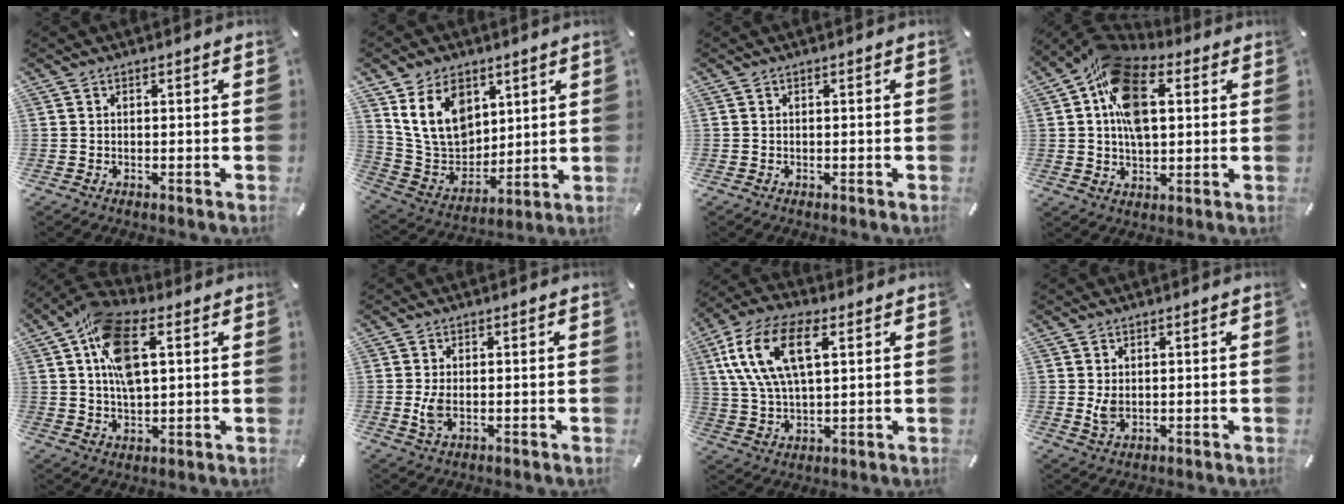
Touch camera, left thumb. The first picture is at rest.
{"total": 14.8, "force": [6.7, 11.1, 7.2], "torque": [-0.158, -0.025, 0.132]}
{"total": 0.0}
{"total": 15.8, "force": [3.8, 10.0, 11.6], "torque": [-0.209, 0.004, 0.069]}
{"total": 12.6, "force": [4.0, 6.6, 10.0], "torque": [-0.191, 0.003, 0.073]}
{"total": 3.7, "force": [-0.1, 1.8, 3.3], "torque": [-0.073, -0.009, -0.009]}
{"total": 15.6, "force": [6.0, 7.9, 12.1], "torque": [-0.279, 0.006, 0.102]}
{"total": 3.2, "force": [0.4, 2.1, 2.3], "torque": [-0.051, -0.006, 0.002]}